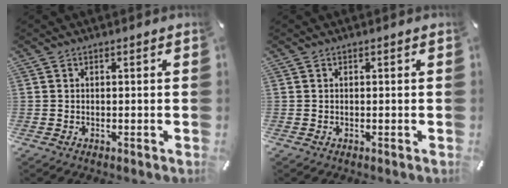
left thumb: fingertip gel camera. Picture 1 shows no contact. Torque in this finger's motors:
{"motor_torque": [-0.02, 0.00, 0.00, 0.10, 0.00]}